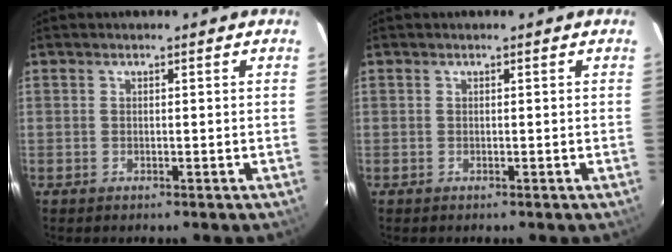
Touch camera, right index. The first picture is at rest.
{"total": 0.0}